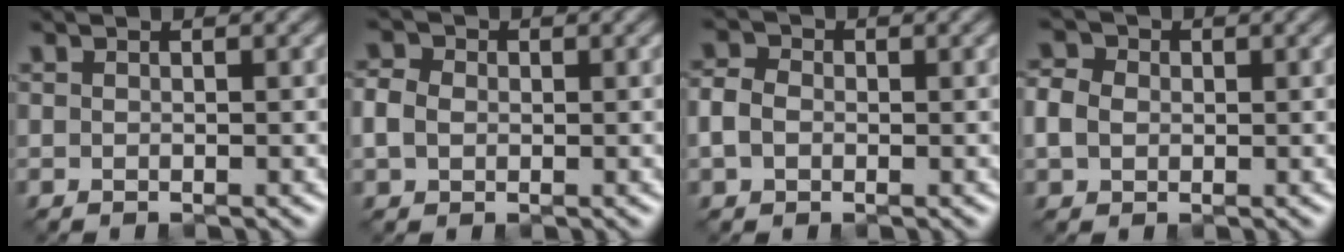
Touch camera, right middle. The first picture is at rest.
{"total": 2.7, "force": [0.1, 2.3, 1.4], "torque": [-0.041, 0.004, 0.000]}
{"total": 2.6, "force": [-0.2, 2.1, 1.5], "torque": [-0.035, 0.002, -0.011]}
{"total": 3.2, "force": [0.2, 2.7, 1.7], "torque": [-0.047, 0.007, -0.001]}